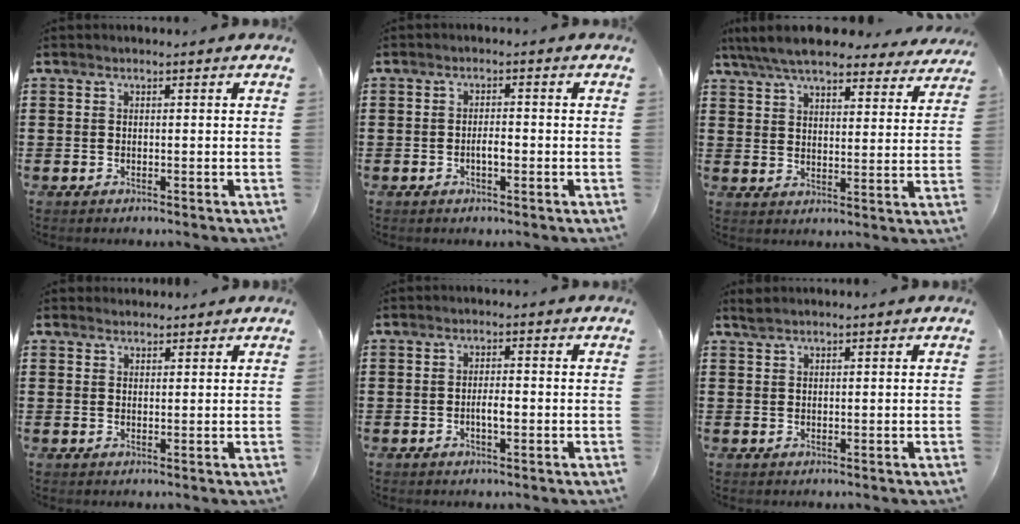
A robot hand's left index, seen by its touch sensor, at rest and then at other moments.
{"total": 2.2, "force": [-0.7, 0.7, 2.0], "torque": [-0.038, 0.003, -0.012]}
{"total": 8.0, "force": [7.2, 1.2, 3.2], "torque": [-0.089, -0.023, 0.131]}
{"total": 1.6, "force": [1.5, 0.5, 0.0], "torque": [-0.003, 0.002, 0.031]}
{"total": 2.5, "force": [-0.6, 0.7, 2.4], "torque": [-0.044, 0.004, -0.011]}
{"total": 1.2, "force": [1.0, 0.2, 0.6], "torque": [-0.014, 0.000, 0.020]}